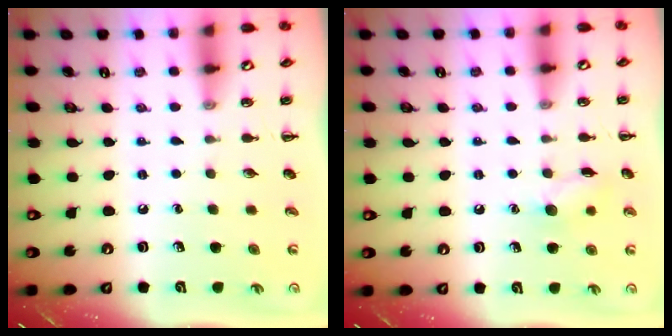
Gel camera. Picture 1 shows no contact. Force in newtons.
{"total": 7.4, "press": 7.3, "slide": 0.8}